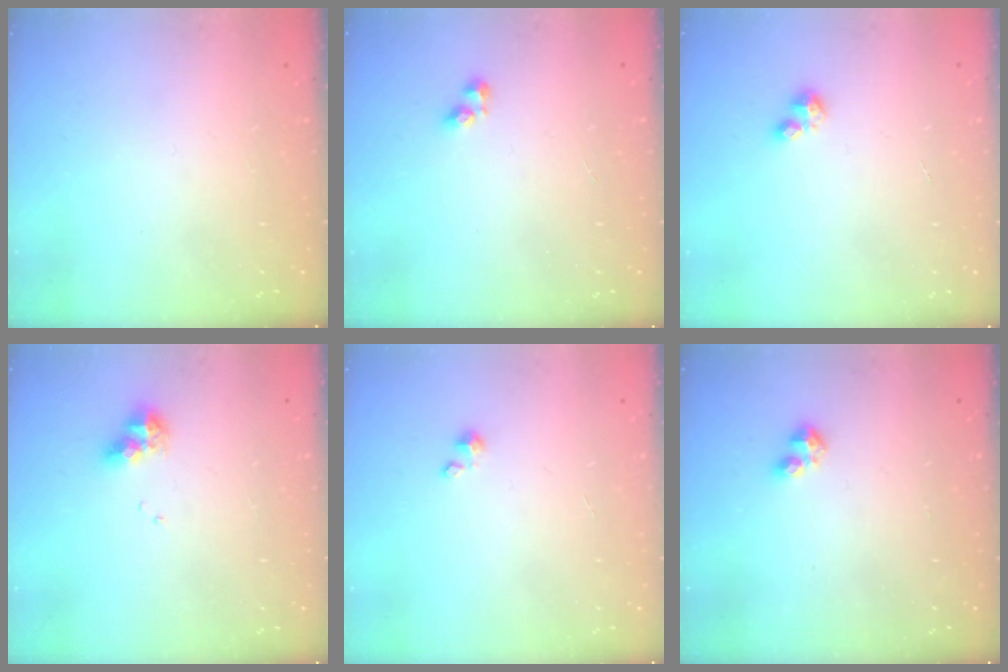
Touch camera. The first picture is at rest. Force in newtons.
{"total": 3.6, "press": 3.6, "slide": 0.7}
{"total": 2.3, "press": 2.3, "slide": 0.2}
{"total": 7.8, "press": 7.8, "slide": 0.8}
{"total": 1.4, "press": 1.3, "slide": 0.3}
{"total": 2.9, "press": 2.8, "slide": 0.6}